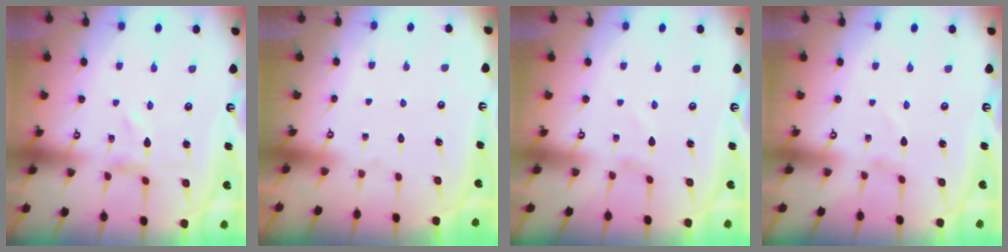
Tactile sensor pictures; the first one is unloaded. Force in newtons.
{"total": 1.6, "press": 1.6, "slide": 0.2}
{"total": 1.1, "press": 1.1, "slide": 0.1}
{"total": 1.4, "press": 1.4, "slide": 0.2}